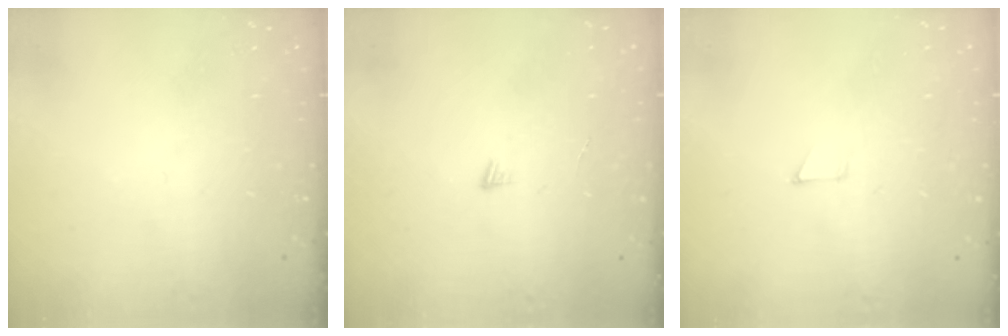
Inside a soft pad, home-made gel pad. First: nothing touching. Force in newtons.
{"total": 3.0, "press": 3.0, "slide": 0.3}
{"total": 2.7, "press": 2.7, "slide": 0.2}